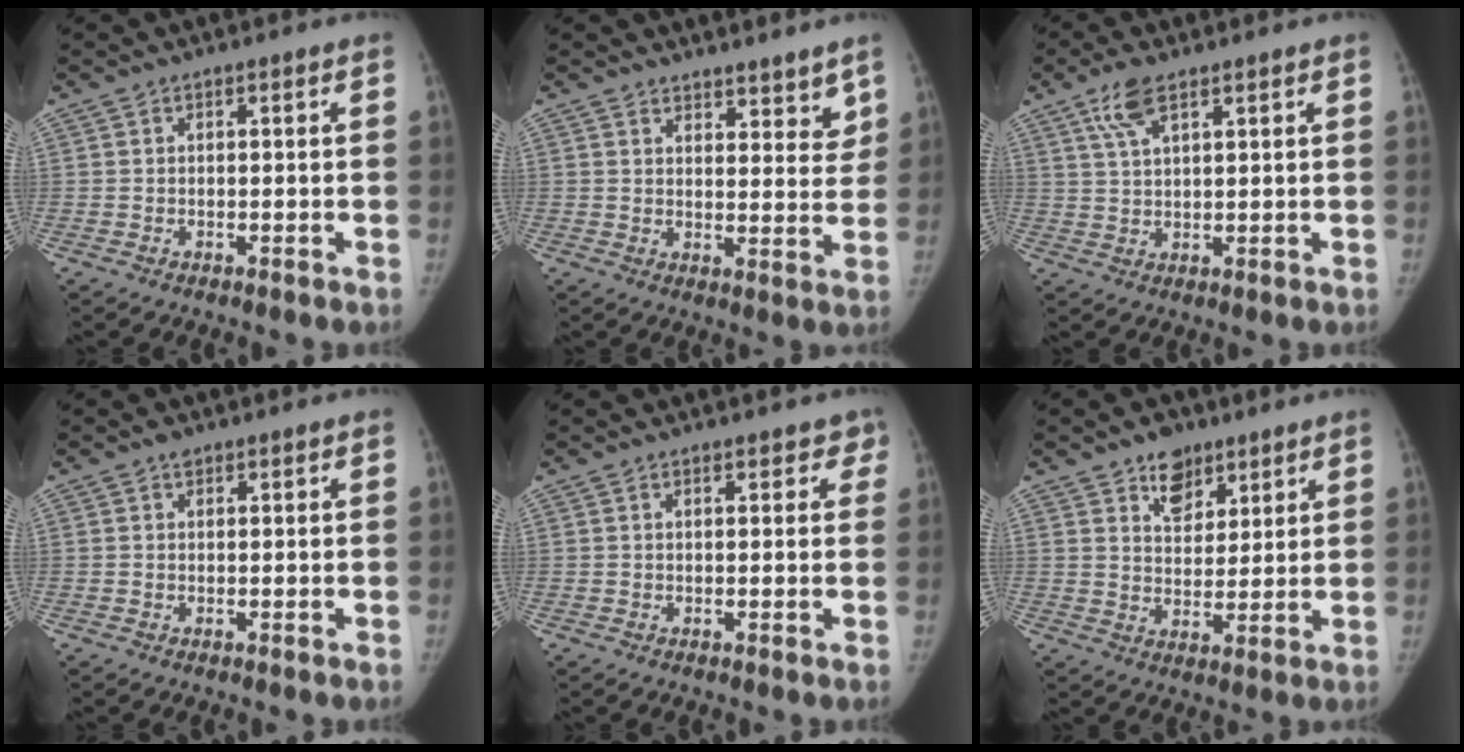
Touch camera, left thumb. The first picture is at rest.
{"total": 7.8, "force": [6.6, 3.0, 2.7], "torque": [0.002, -0.040, 0.095]}
{"total": 5.6, "force": [3.4, 2.2, 3.8], "torque": [-0.073, -0.007, 0.069]}
{"total": 1.1, "force": [0.8, 0.7, 0.5], "torque": [-0.002, -0.003, 0.010]}
{"total": 2.6, "force": [1.9, 1.5, 1.1], "torque": [0.023, -0.001, 0.015]}
{"total": 7.3, "force": [4.8, 4.6, 3.1], "torque": [-0.019, -0.030, 0.082]}